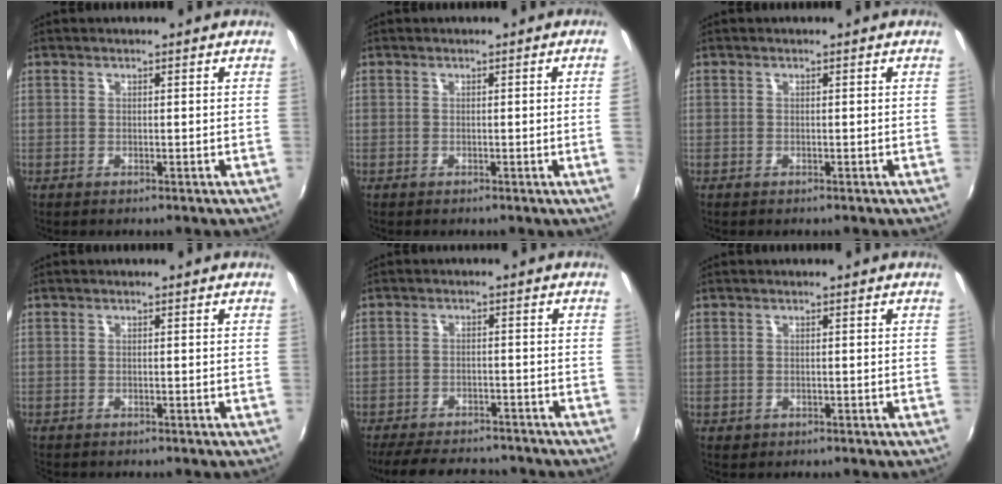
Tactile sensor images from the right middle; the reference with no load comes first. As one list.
[{"total": 1.6, "force": [0.0, -1.0, 1.3], "torque": [-0.011, -0.012, 0.003]}, {"total": 0.0}, {"total": 0.5, "force": [-0.5, 0.2, 0.1], "torque": [-0.002, -0.003, -0.010]}, {"total": 13.5, "force": [-11.5, 4.3, 5.5], "torque": [-0.125, -0.009, -0.165]}, {"total": 0.9, "force": [-0.4, 0.8, 0.2], "torque": [-0.005, -0.004, -0.005]}]